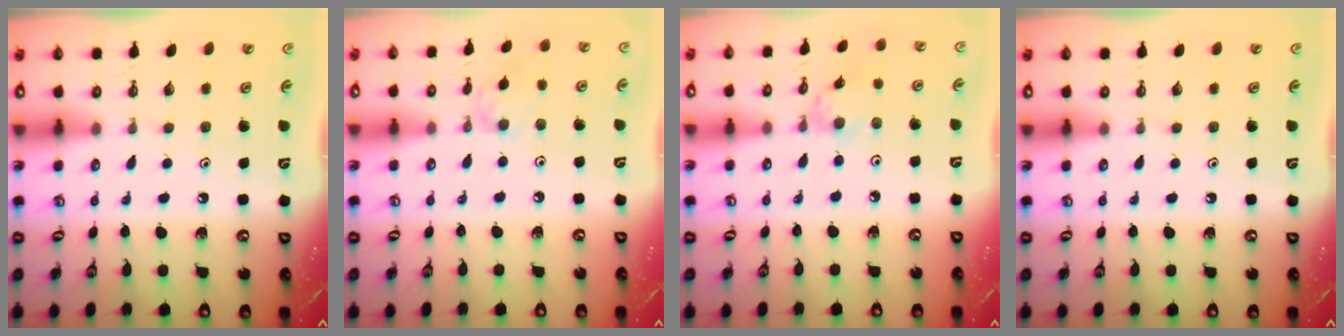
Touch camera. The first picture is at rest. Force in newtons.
{"total": 5.9, "press": 5.9, "slide": 0.7}
{"total": 1.1, "press": 1.1, "slide": 0.3}
{"total": 0.0}